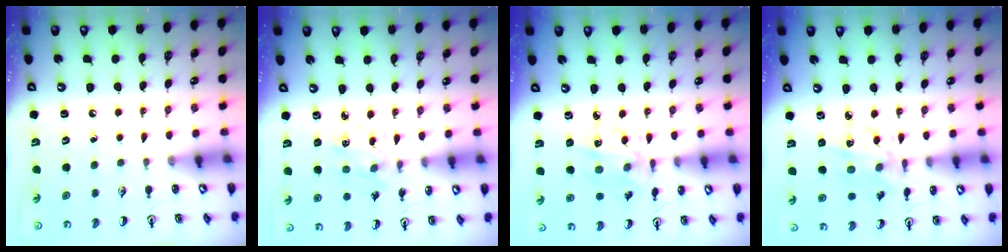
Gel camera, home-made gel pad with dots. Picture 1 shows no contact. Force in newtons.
{"total": 1.3, "press": 1.3, "slide": 0.1}
{"total": 6.8, "press": 6.7, "slide": 1.4}
{"total": 6.8, "press": 6.7, "slide": 1.4}